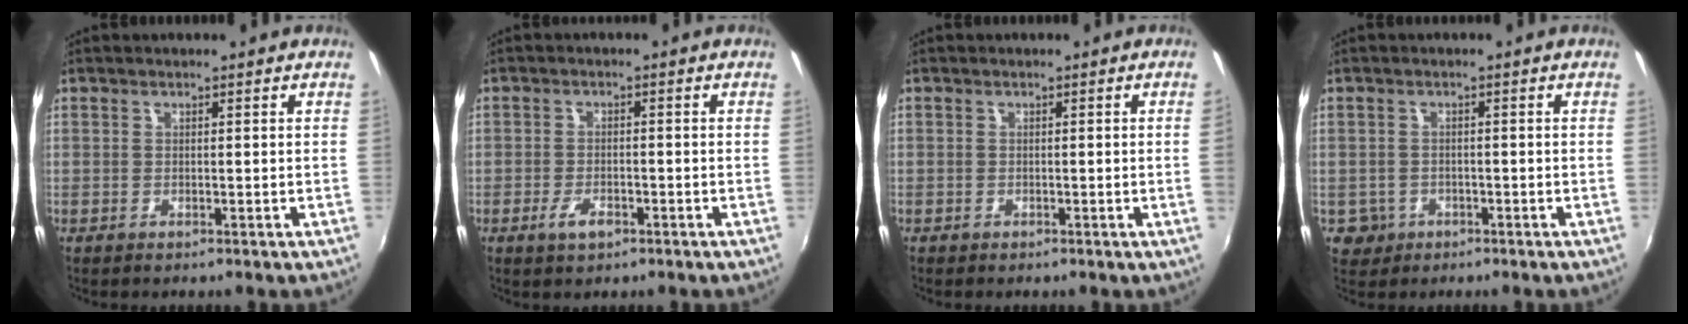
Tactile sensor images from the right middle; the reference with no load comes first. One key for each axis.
{"total": 3.5, "fx": -2.0, "fy": 1.6, "fz": 2.3, "tx": -0.052, "ty": -0.006, "tz": -0.038}
{"total": 0.7, "fx": -0.2, "fy": -0.4, "fz": 0.5, "tx": -0.007, "ty": -0.002, "tz": -0.004}
{"total": 3.8, "fx": -1.4, "fy": 3.5, "fz": 0.7, "tx": -0.025, "ty": 0.001, "tz": -0.019}